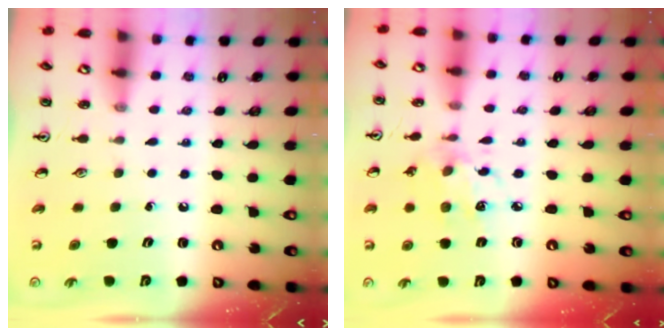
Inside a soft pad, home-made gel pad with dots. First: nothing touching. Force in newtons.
{"total": 8.7, "press": 8.7, "slide": 0.6}